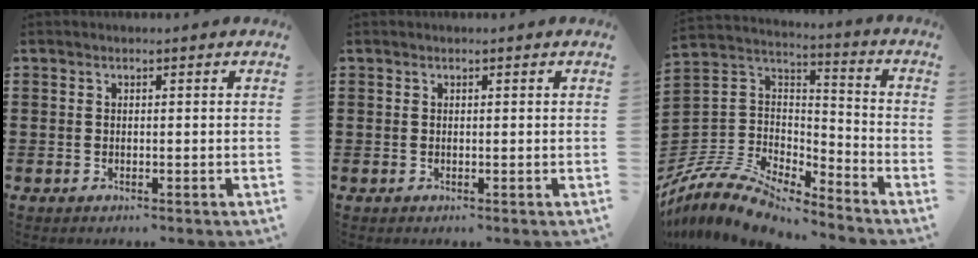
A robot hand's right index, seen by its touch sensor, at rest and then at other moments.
{"total": 0.0}
{"total": 9.4, "force": [-8.4, 2.8, 3.3], "torque": [-0.089, 0.005, -0.172]}